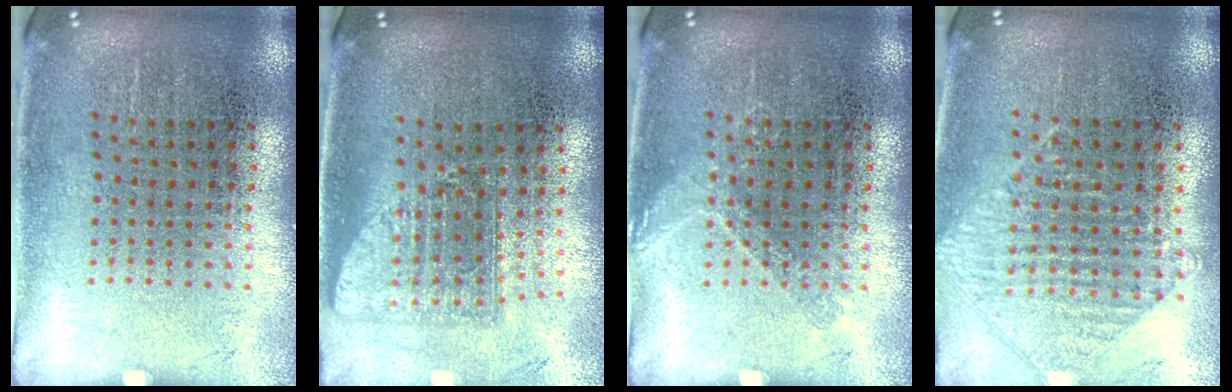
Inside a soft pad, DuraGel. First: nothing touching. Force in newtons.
{"total": 1.6, "press": 1.1, "slide": 1.0}
{"total": 1.1, "press": 1.1, "slide": 0.3}
{"total": 0.9, "press": 0.9, "slide": 0.1}